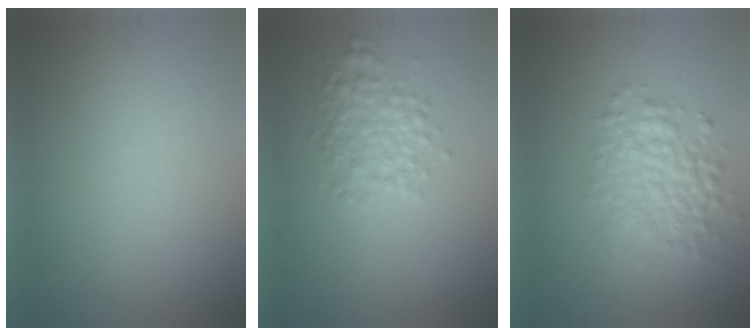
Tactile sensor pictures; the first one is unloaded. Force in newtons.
{"total": 3.0, "press": 3.0, "slide": 0.0}
{"total": 4.3, "press": 4.3, "slide": 0.1}